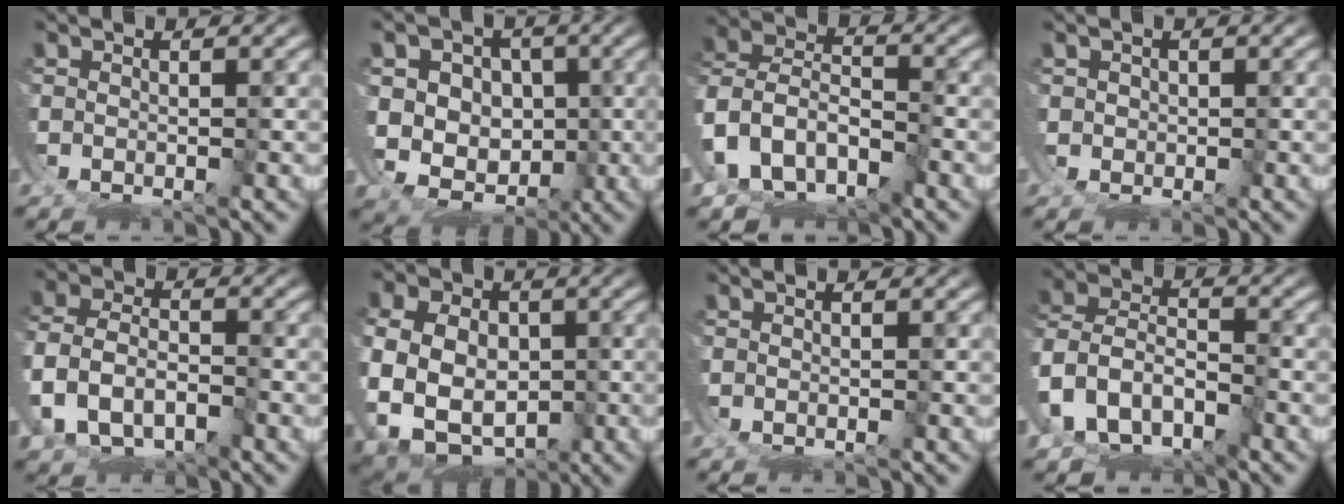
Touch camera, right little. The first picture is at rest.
{"total": 7.7, "force": [-0.4, 7.0, 3.1], "torque": [-0.072, -0.038, 0.006]}
{"total": 13.1, "force": [-4.1, 11.9, 3.7], "torque": [-0.154, -0.068, -0.065]}
{"total": 1.2, "force": [0.7, -0.1, -1.0], "torque": [0.010, -0.015, 0.020]}
{"total": 4.0, "force": [-1.0, 3.5, 1.6], "torque": [-0.068, -0.028, -0.007]}
{"total": 11.8, "force": [-1.9, 10.4, 5.2], "torque": [-0.157, -0.053, -0.015]}
{"total": 0.0}
{"total": 11.3, "force": [-3.6, 10.3, 2.9], "torque": [-0.135, -0.059, -0.058]}